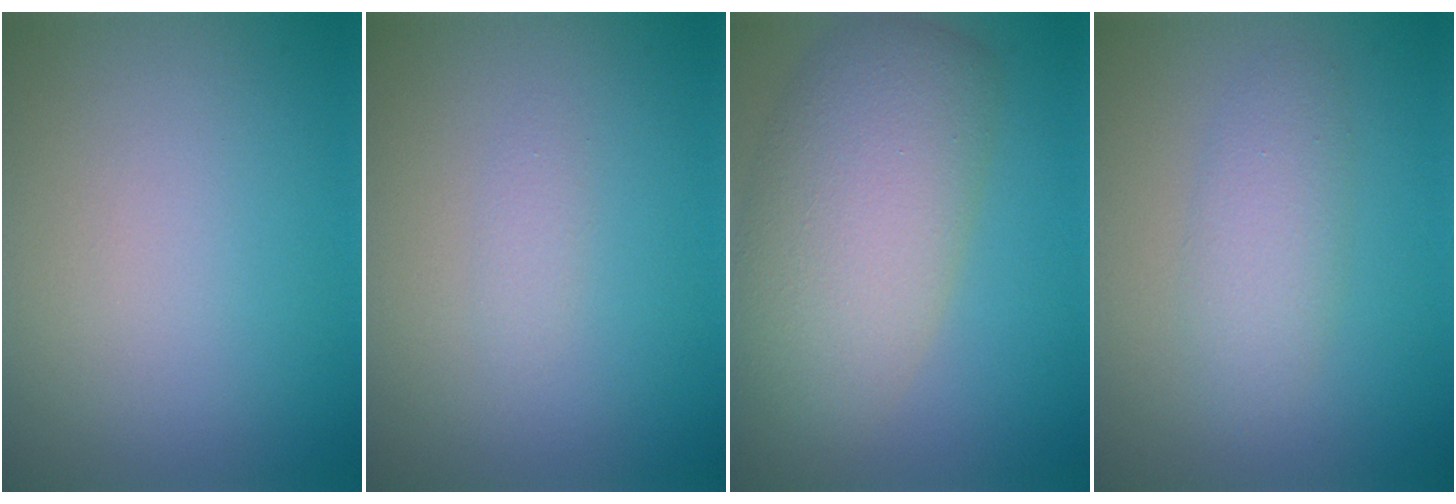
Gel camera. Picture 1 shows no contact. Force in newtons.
{"total": 0.9, "press": 0.9, "slide": 0.0}
{"total": 9.6, "press": 9.6, "slide": 0.5}
{"total": 2.7, "press": 2.7, "slide": 0.0}